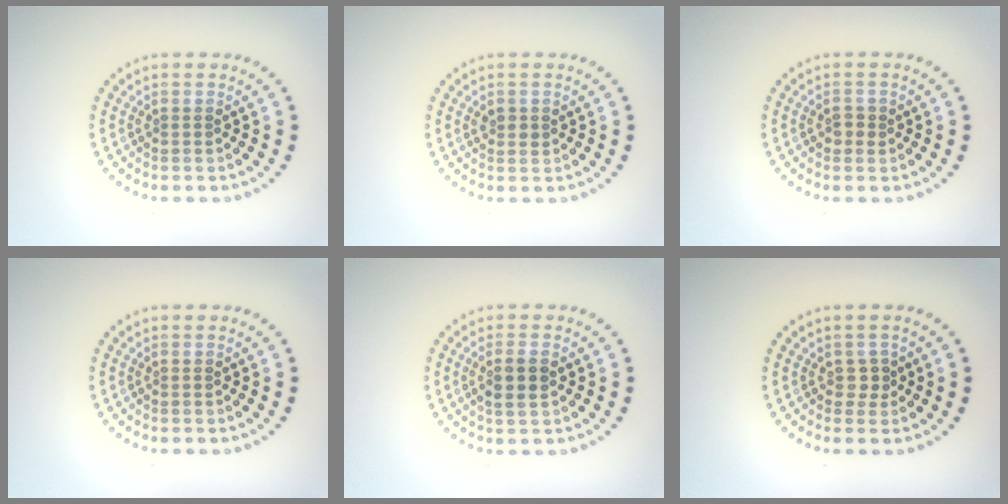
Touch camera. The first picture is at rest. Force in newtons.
{"total": 1.1, "press": 1.1, "slide": 0.3}
{"total": 1.1, "press": 1.1, "slide": 0.2}
{"total": 0.0}
{"total": 2.4, "press": 2.3, "slide": 0.7}
{"total": 1.0, "press": 0.9, "slide": 0.5}